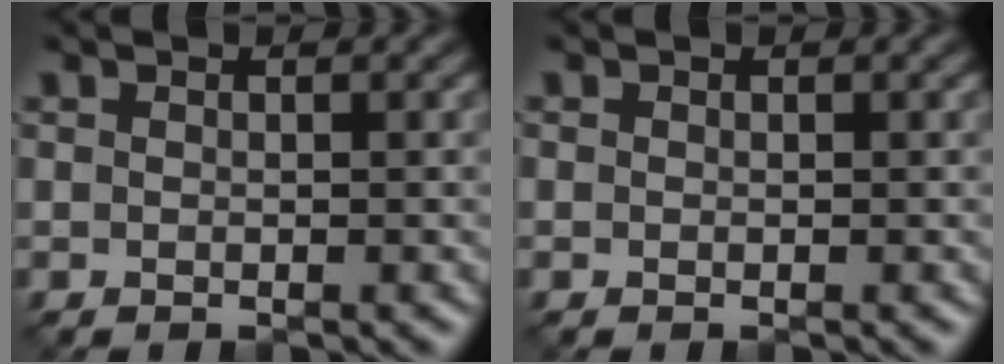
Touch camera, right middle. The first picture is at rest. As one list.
[{"total": 0.7, "force": [-0.4, -0.3, -0.5], "torque": [0.007, -0.001, -0.003]}]